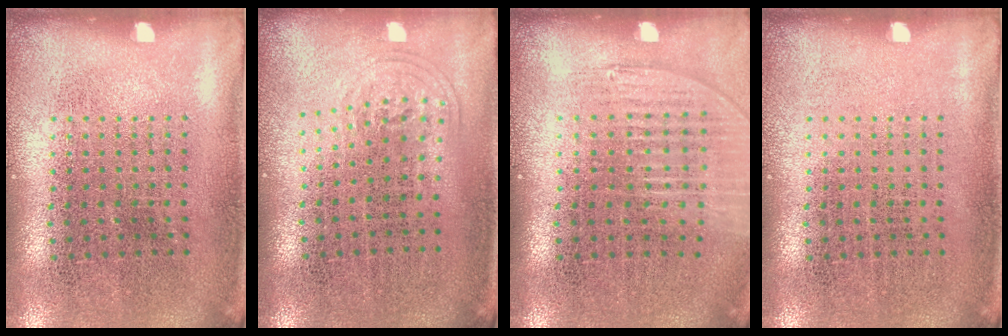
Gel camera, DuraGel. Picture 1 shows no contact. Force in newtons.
{"total": 0.9, "press": 0.7, "slide": 0.6}
{"total": 1.2, "press": 1.1, "slide": 0.5}
{"total": 0.0}